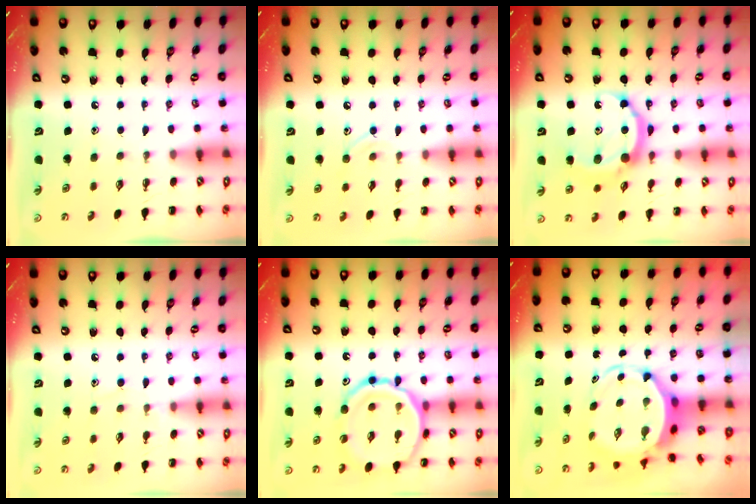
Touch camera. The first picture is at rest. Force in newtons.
{"total": 7.7, "press": 7.4, "slide": 2.2}
{"total": 11.3, "press": 11.3, "slide": 0.7}
{"total": 7.2, "press": 6.8, "slide": 2.4}
{"total": 16.5, "press": 16.4, "slide": 1.7}
{"total": 5.8, "press": 5.7, "slide": 1.3}